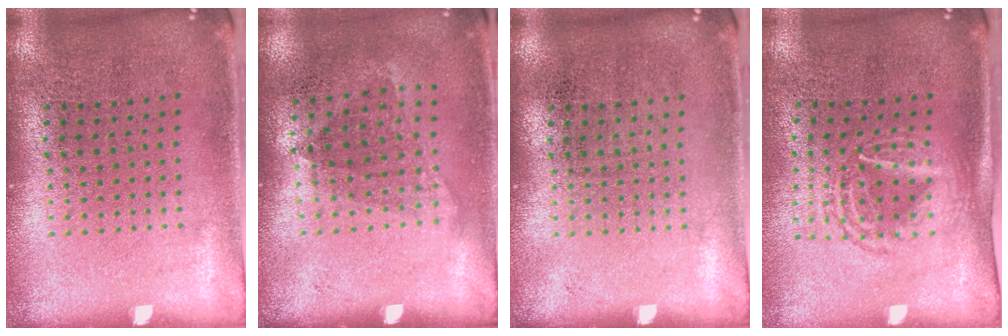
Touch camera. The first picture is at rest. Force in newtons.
{"total": 1.0, "press": 0.8, "slide": 0.6}
{"total": 0.0}
{"total": 1.6, "press": 1.3, "slide": 0.9}